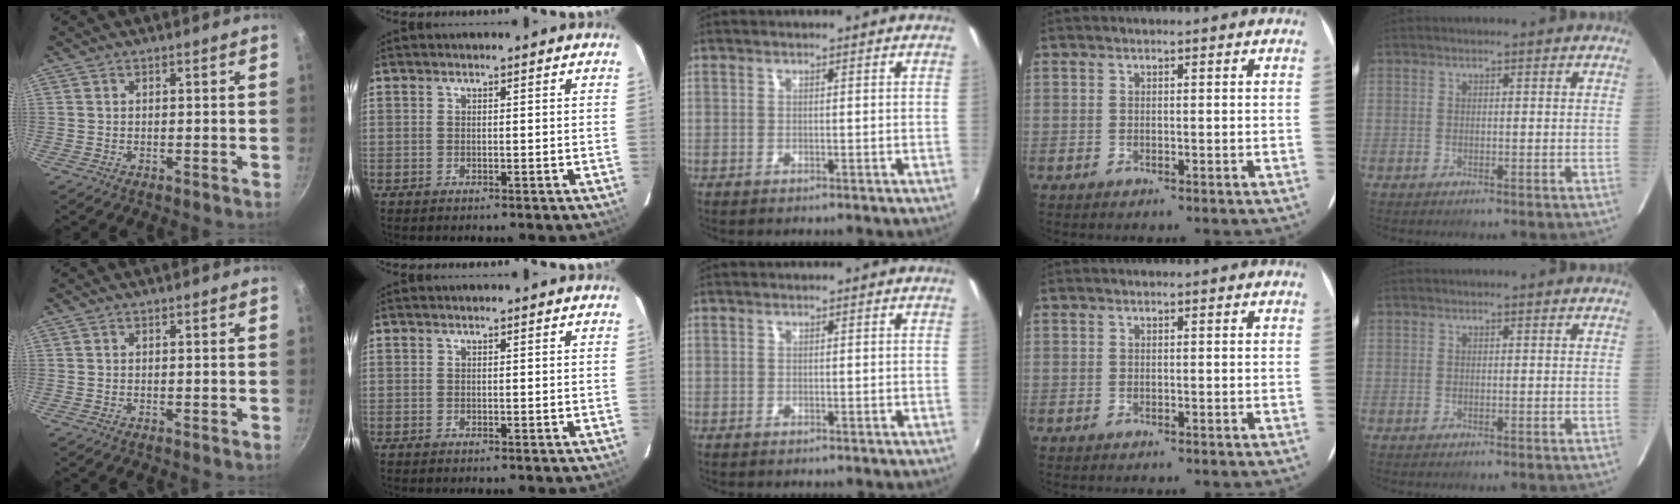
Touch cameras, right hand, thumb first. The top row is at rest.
{}